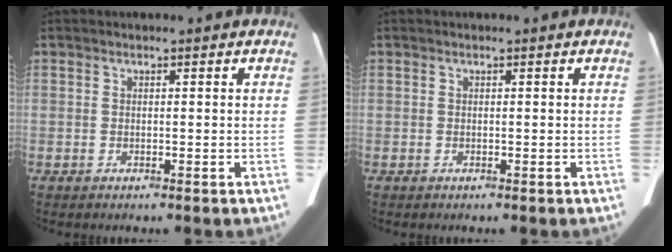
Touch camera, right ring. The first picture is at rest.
{"total": 0.0}